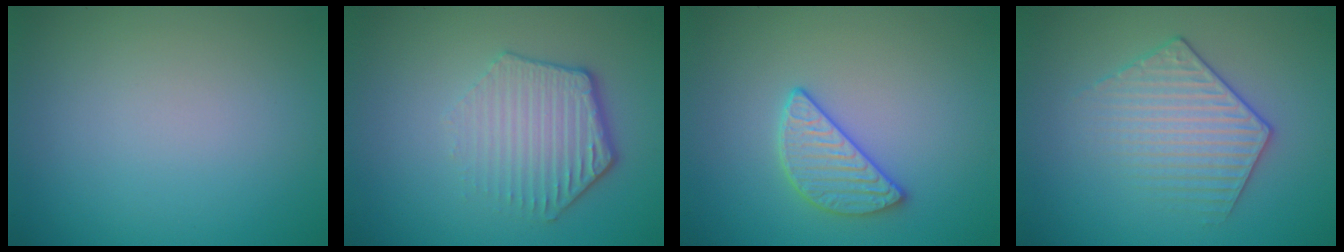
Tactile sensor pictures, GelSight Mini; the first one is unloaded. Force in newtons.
{"total": 4.3, "press": 3.3, "slide": 2.8}
{"total": 2.8, "press": 2.7, "slide": 0.7}
{"total": 3.4, "press": 3.2, "slide": 1.2}